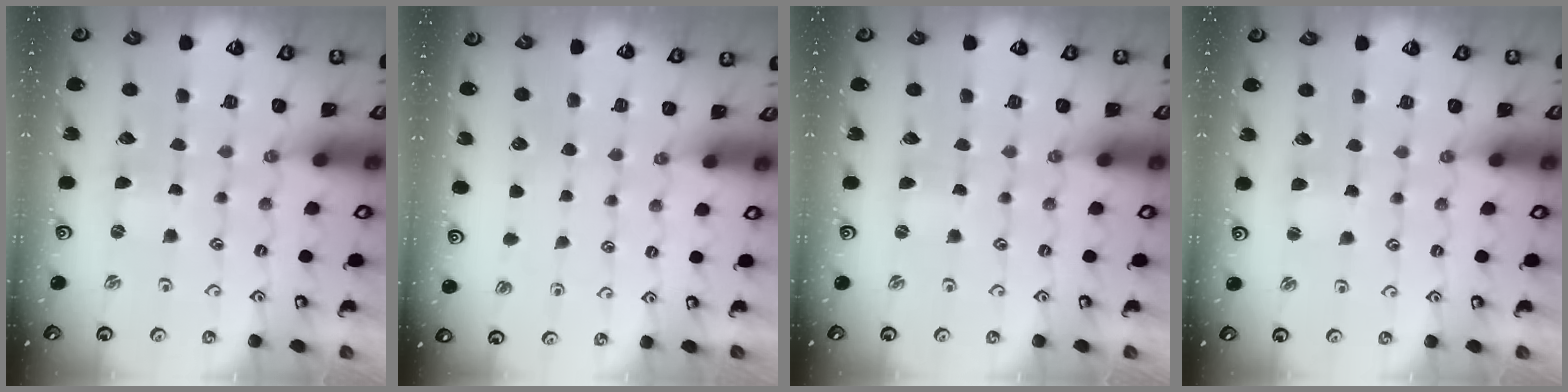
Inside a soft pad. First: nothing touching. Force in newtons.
{"total": 0.0}
{"total": 0.0}
{"total": 2.5, "press": 2.5, "slide": 0.1}